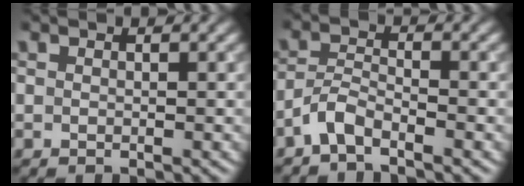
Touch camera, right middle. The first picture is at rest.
{"total": 2.5, "force": [-2.1, 0.5, 1.2], "torque": [-0.029, 0.004, -0.051]}